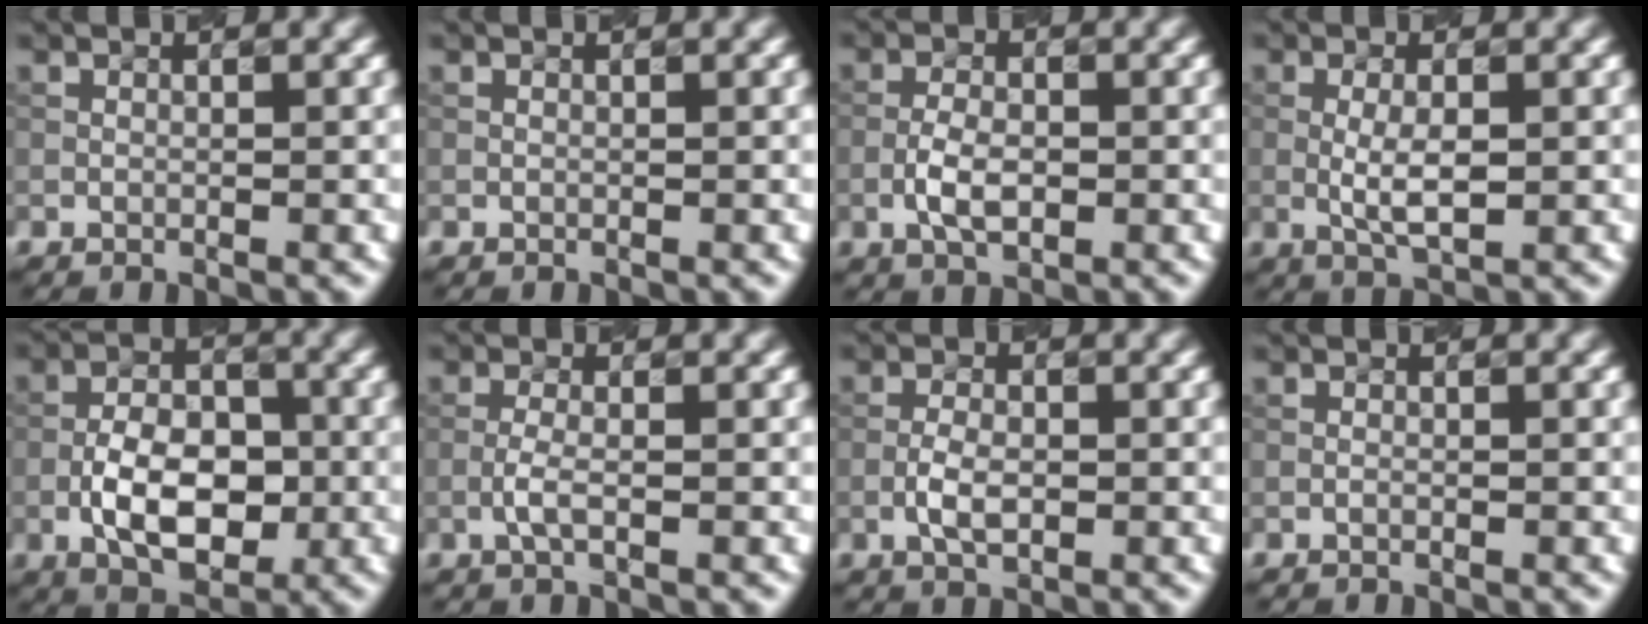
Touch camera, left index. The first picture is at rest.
{"total": 0.0}
{"total": 3.1, "force": [-0.9, 1.6, 2.5], "torque": [-0.050, 0.001, -0.021]}
{"total": 3.0, "force": [-0.2, 1.0, 2.8], "torque": [-0.057, -0.002, -0.001]}
{"total": 6.5, "force": [-1.9, 3.7, 5.0], "torque": [-0.082, 0.006, -0.036]}
{"total": 1.8, "force": [-0.6, 0.5, 1.6], "torque": [-0.035, 0.003, -0.017]}
{"total": 2.7, "force": [-0.8, 1.3, 2.2], "torque": [-0.045, 0.001, -0.016]}
{"total": 0.0}